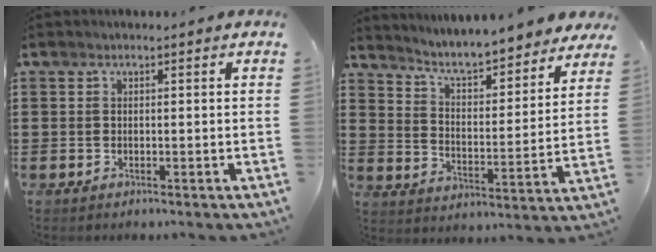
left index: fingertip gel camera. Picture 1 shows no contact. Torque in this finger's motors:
{"motor_torque": [2.14, 0.00, 0.69, 0.08]}